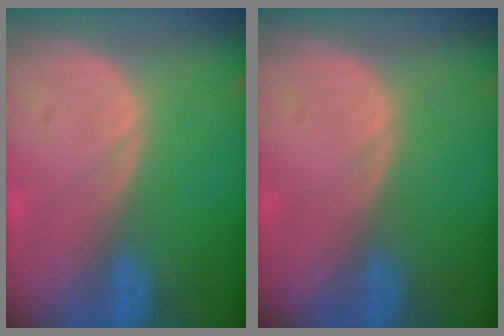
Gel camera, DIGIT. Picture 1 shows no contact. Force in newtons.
{"total": 0.0}